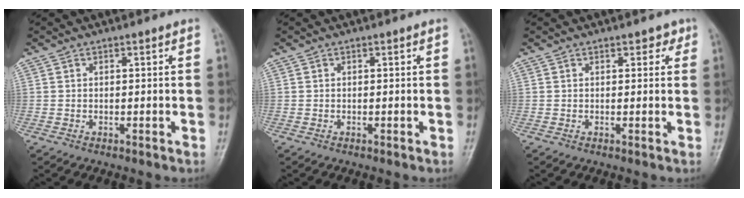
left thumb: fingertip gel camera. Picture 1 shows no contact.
{"total": 0.0}
{"total": 1.9, "force": [1.2, 1.2, 0.9], "torque": [0.006, -0.003, 0.010]}